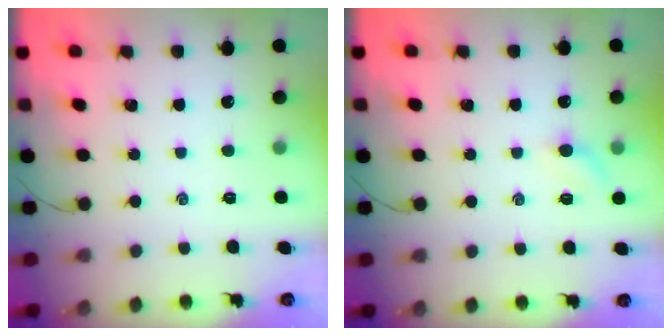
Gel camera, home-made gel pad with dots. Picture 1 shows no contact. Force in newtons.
{"total": 5.5, "press": 5.3, "slide": 1.3}